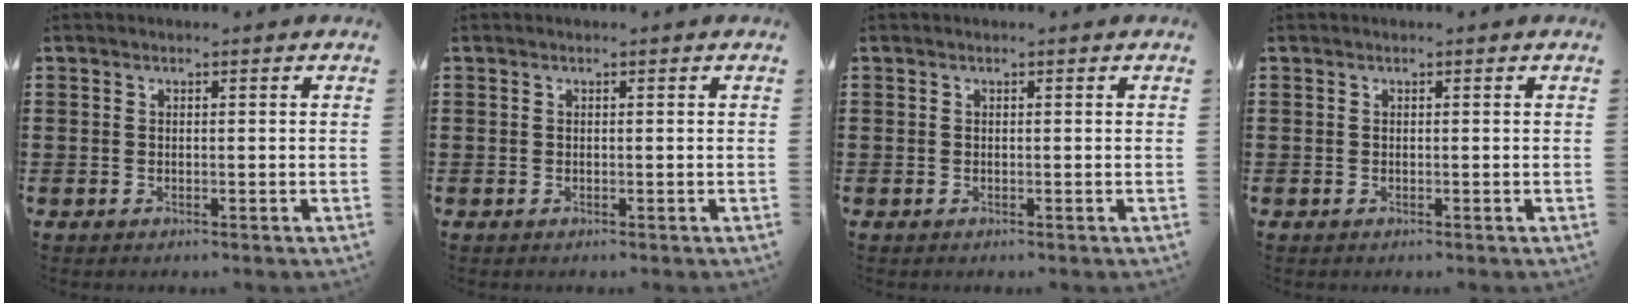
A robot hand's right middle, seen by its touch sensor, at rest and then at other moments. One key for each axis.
{"total": 0.0}
{"total": 0.0}
{"total": 0.0}